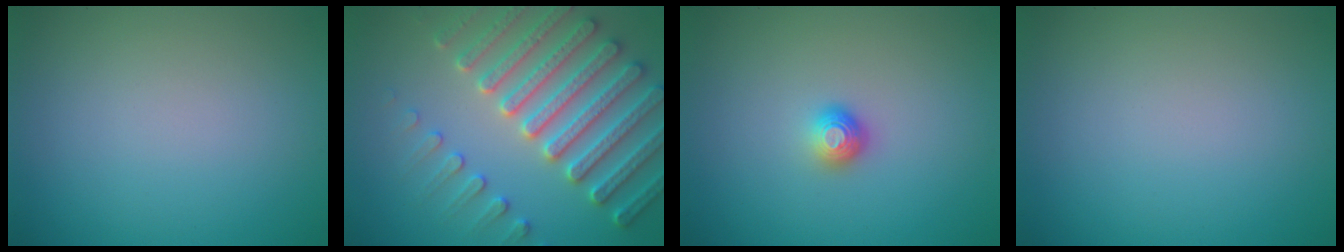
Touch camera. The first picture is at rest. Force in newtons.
{"total": 7.6, "press": 7.3, "slide": 1.9}
{"total": 1.5, "press": 1.1, "slide": 1.0}
{"total": 0.0}